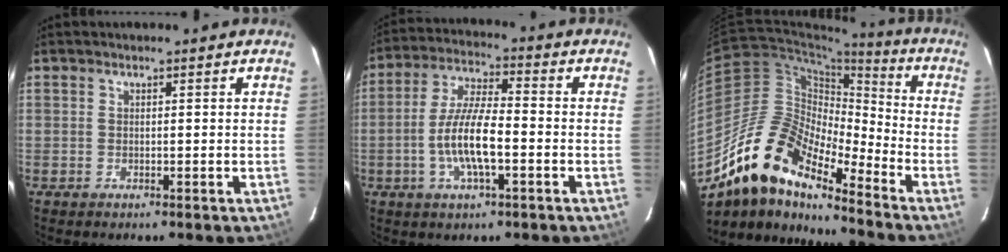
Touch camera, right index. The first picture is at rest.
{"total": 10.5, "force": [-3.0, 2.8, 9.7], "torque": [-0.195, 0.001, -0.057]}
{"total": 17.5, "force": [-13.2, 5.2, 10.3], "torque": [-0.170, -0.008, -0.262]}